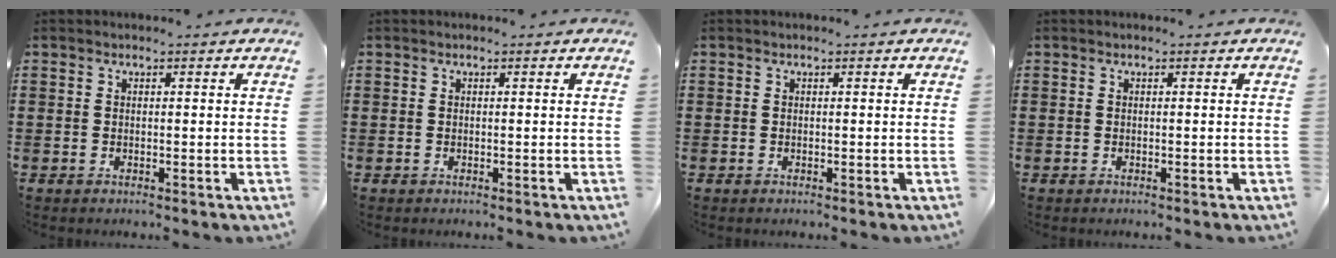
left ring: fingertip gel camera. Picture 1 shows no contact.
{"total": 0.0}
{"total": 0.0}
{"total": 0.0}